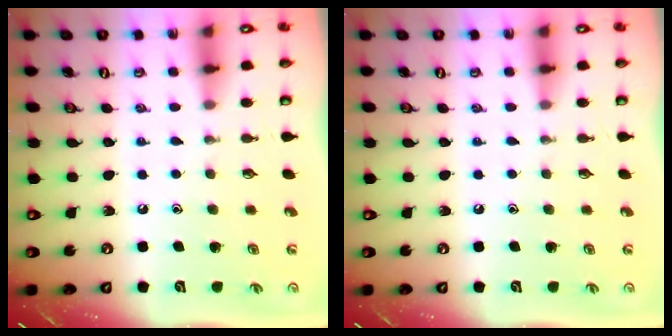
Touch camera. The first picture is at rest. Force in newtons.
{"total": 0.0}